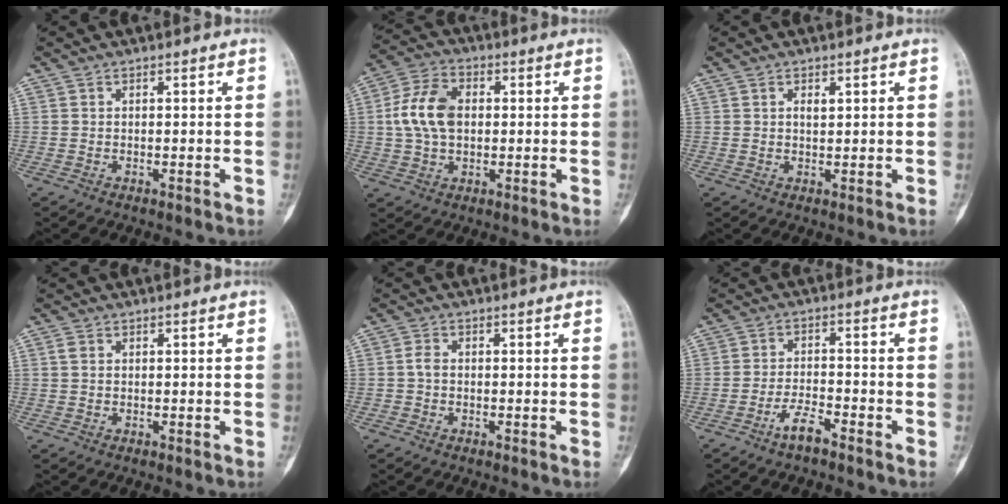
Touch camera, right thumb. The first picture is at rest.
{"total": 10.4, "force": [0.8, 6.8, 7.8], "torque": [-0.146, 0.018, 0.012]}
{"total": 1.3, "force": [0.7, 0.9, 0.7], "torque": [-0.009, -0.002, 0.013]}
{"total": 1.1, "force": [0.3, 0.8, 0.7], "torque": [-0.012, 0.002, 0.004]}
{"total": 1.6, "force": [-0.4, 1.2, 1.0], "torque": [-0.014, 0.004, -0.012]}
{"total": 4.4, "force": [-3.2, 1.4, 2.6], "torque": [-0.051, 0.022, -0.062]}